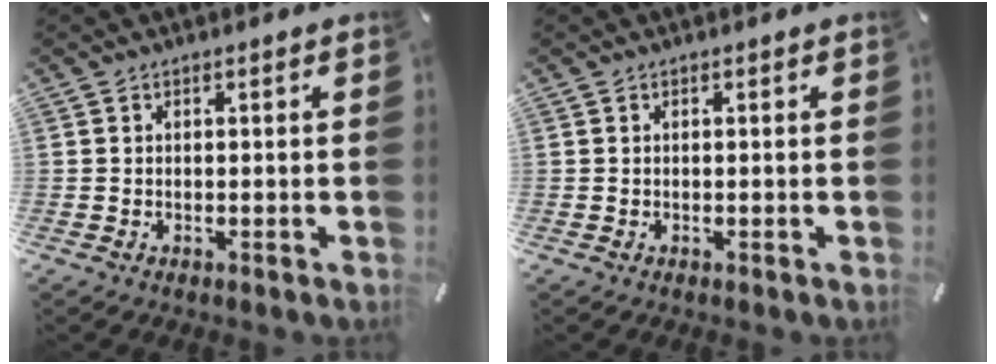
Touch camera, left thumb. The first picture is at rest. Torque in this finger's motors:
{"motor_torque": [-0.08, -0.03, -0.07, 0.01, -0.01]}